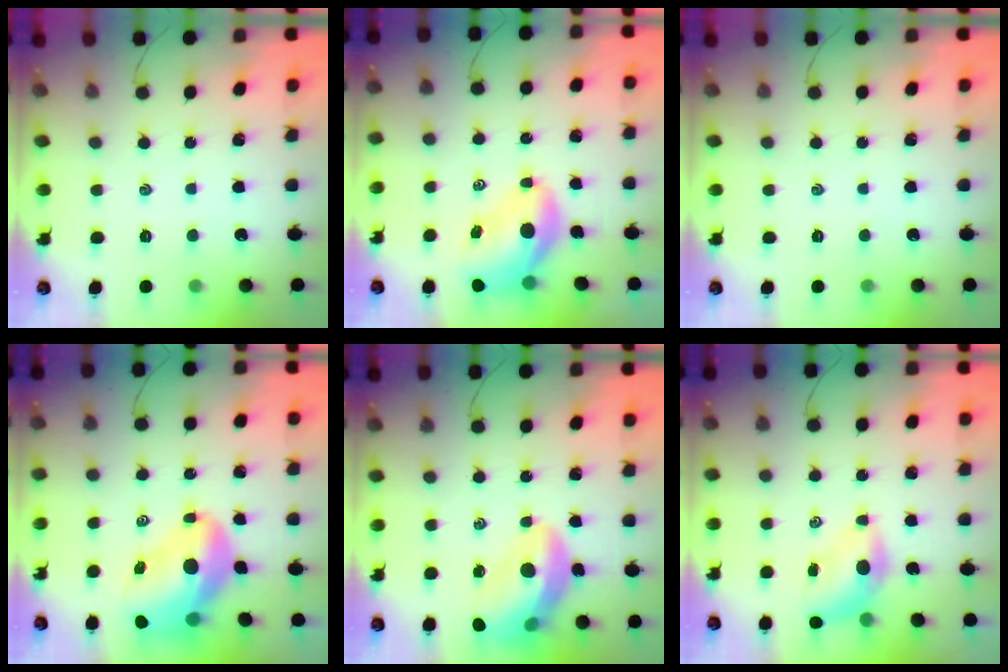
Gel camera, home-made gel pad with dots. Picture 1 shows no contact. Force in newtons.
{"total": 8.7, "press": 8.3, "slide": 2.5}
{"total": 0.0}
{"total": 13.7, "press": 13.1, "slide": 4.0}
{"total": 13.8, "press": 13.3, "slide": 3.7}
{"total": 5.5, "press": 5.3, "slide": 1.4}